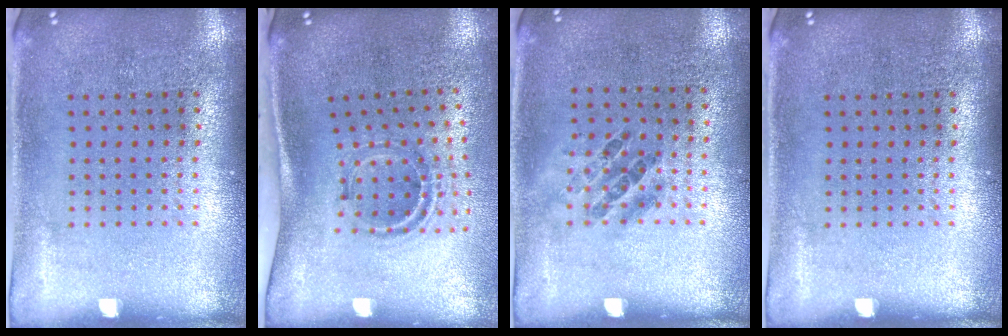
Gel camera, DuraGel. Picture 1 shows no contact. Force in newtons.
{"total": 1.2, "press": 1.0, "slide": 0.7}
{"total": 1.0, "press": 0.7, "slide": 0.7}
{"total": 0.0}